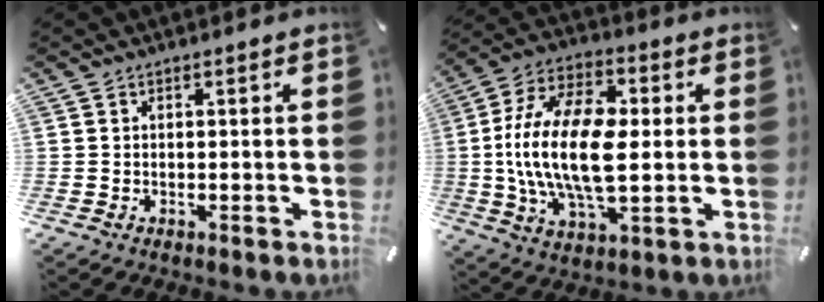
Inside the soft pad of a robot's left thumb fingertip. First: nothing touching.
{"total": 20.1, "force": [-0.1, 10.5, 17.1], "torque": [-0.362, 0.001, -0.003]}